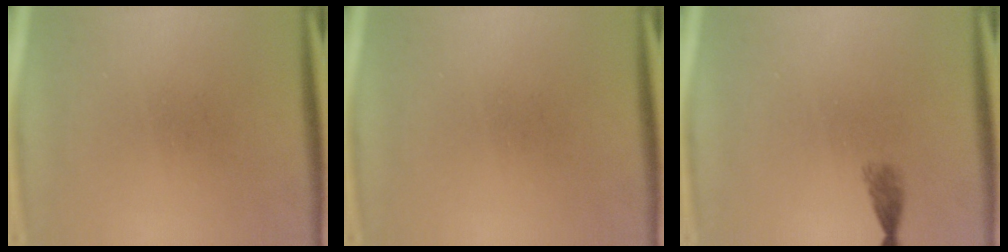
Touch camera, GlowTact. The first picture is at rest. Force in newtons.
{"total": 0.0}
{"total": 1.3}